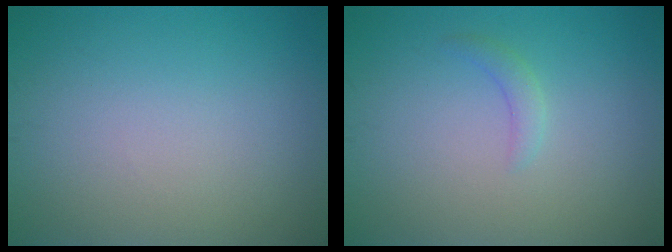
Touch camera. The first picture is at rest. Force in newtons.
{"total": 1.2, "press": 1.2, "slide": 0.1}